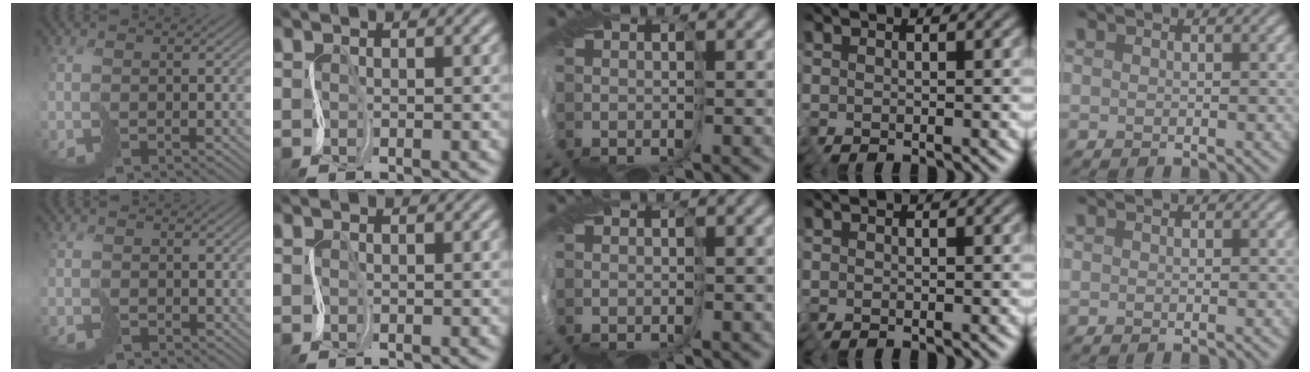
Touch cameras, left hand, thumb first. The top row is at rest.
{"thumb": {"total": 0.8, "force": [0.6, 0.5, 0.1], "torque": [-0.004, -0.002, 0.012]}}